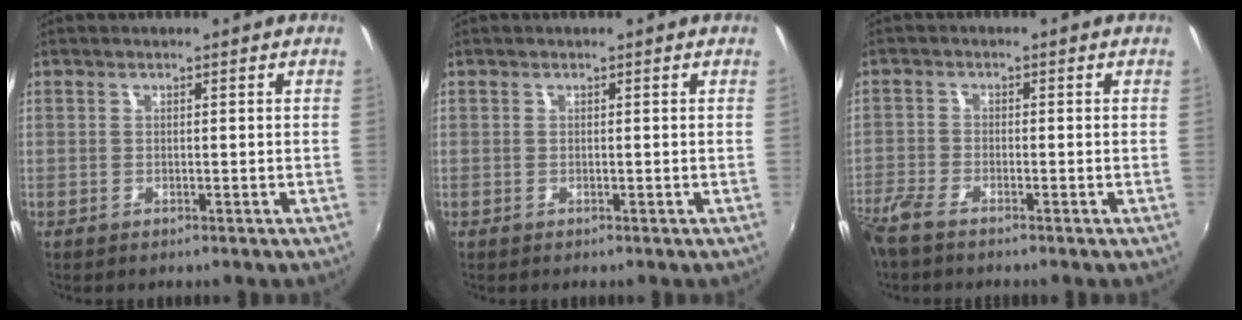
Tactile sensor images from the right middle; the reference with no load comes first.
{"total": 0.0}
{"total": 5.1, "force": [-4.2, 1.2, 2.6], "torque": [-0.076, -0.018, -0.087]}